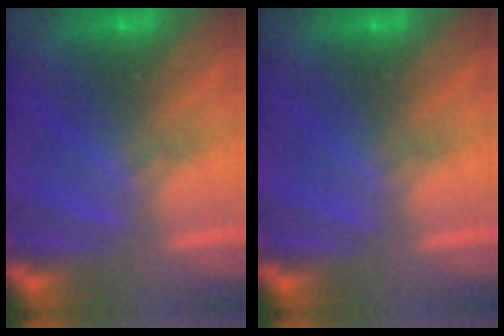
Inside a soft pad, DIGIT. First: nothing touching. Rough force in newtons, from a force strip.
{"total": 0.0}